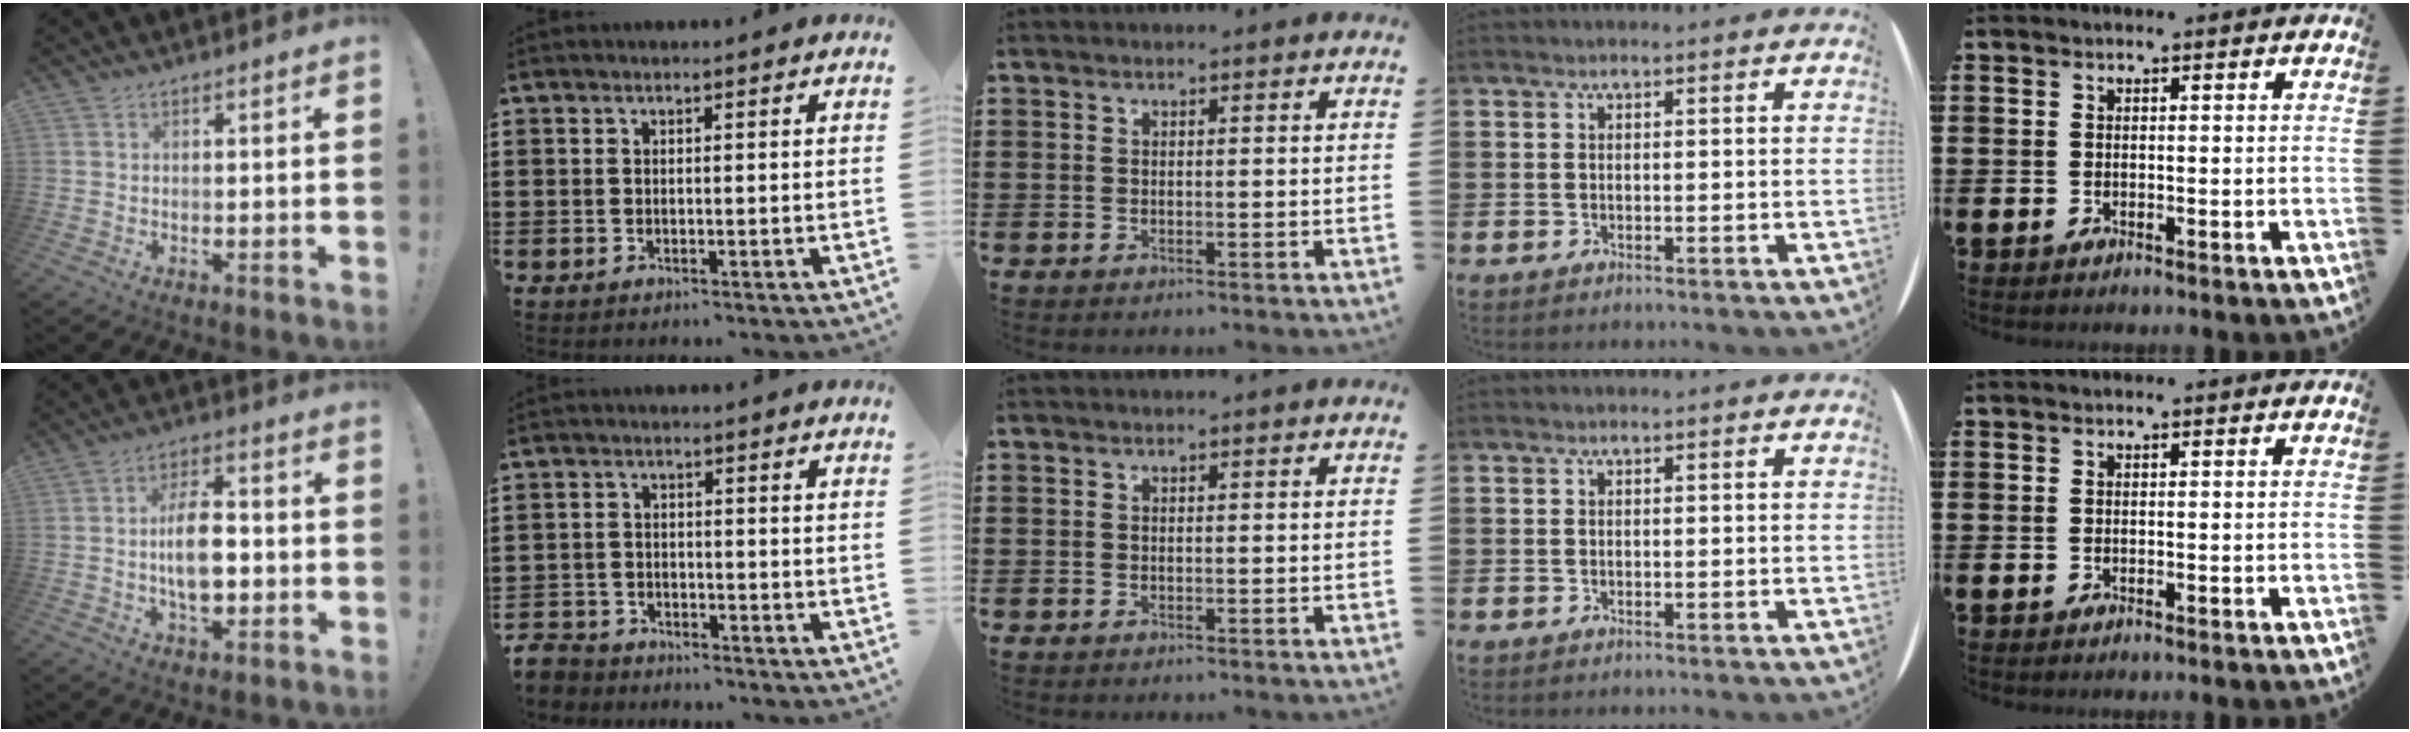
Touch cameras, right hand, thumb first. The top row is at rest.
{"thumb": {"total": 11.3, "force": [-1.5, 6.4, 9.2], "torque": [-0.159, 0.006, -0.027]}, "index": {"total": 3.0, "force": [-2.9, 0.7, -0.2], "torque": [-0.013, -0.005, -0.067]}}